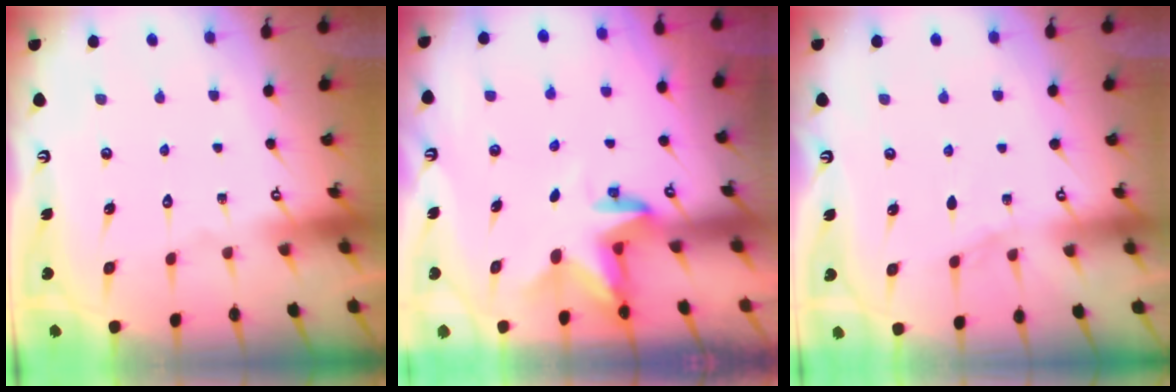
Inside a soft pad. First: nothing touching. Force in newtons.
{"total": 3.4, "press": 3.4, "slide": 0.1}
{"total": 3.7, "press": 3.7, "slide": 0.3}